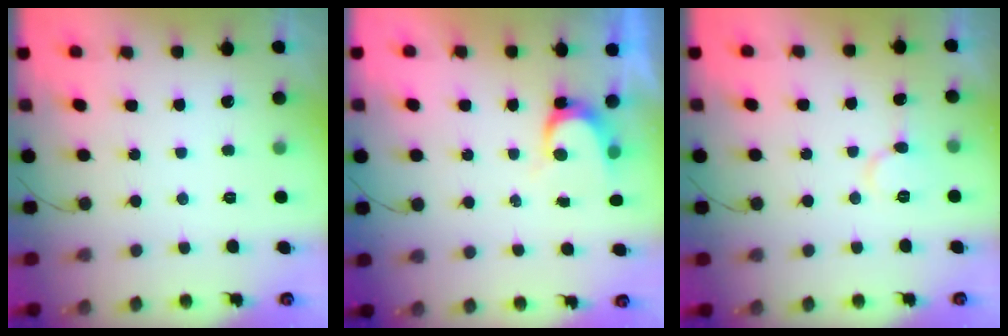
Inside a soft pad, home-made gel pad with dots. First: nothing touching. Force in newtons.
{"total": 3.5, "press": 3.5, "slide": 0.3}
{"total": 6.8, "press": 6.8, "slide": 0.7}